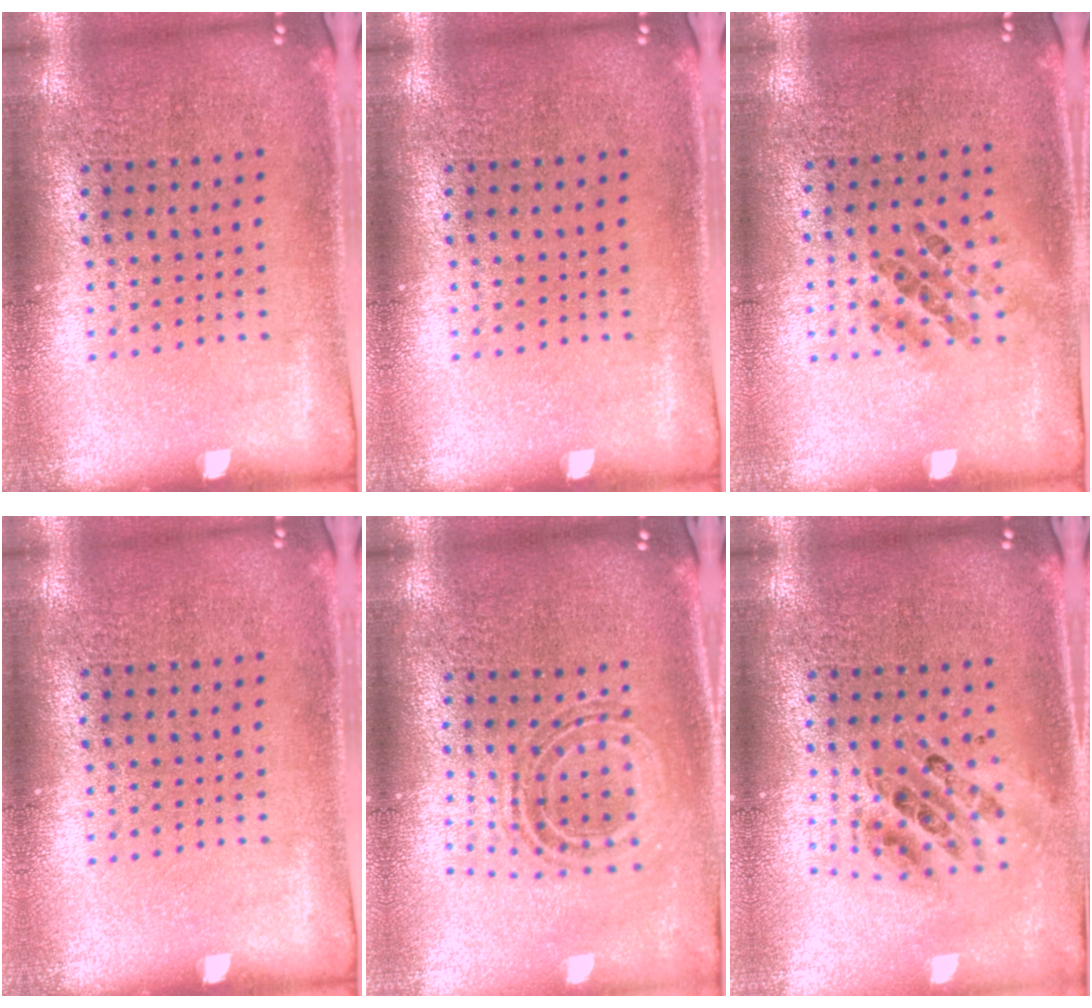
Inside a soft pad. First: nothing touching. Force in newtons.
{"total": 0.0}
{"total": 0.9, "press": 0.8, "slide": 0.5}
{"total": 0.0}
{"total": 0.7, "press": 0.7, "slide": 0.2}
{"total": 0.9, "press": 0.9, "slide": 0.2}